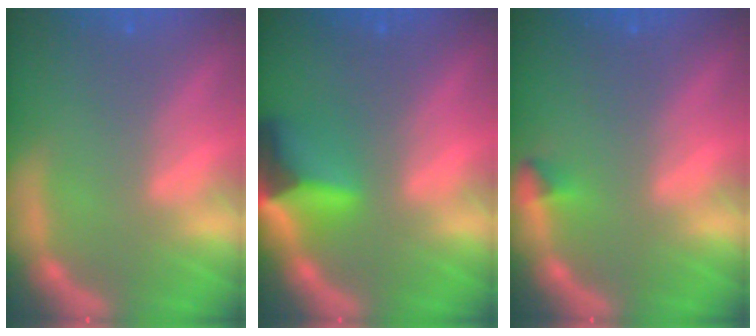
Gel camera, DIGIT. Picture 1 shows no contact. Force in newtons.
{"total": 6.4}
{"total": 0.9}